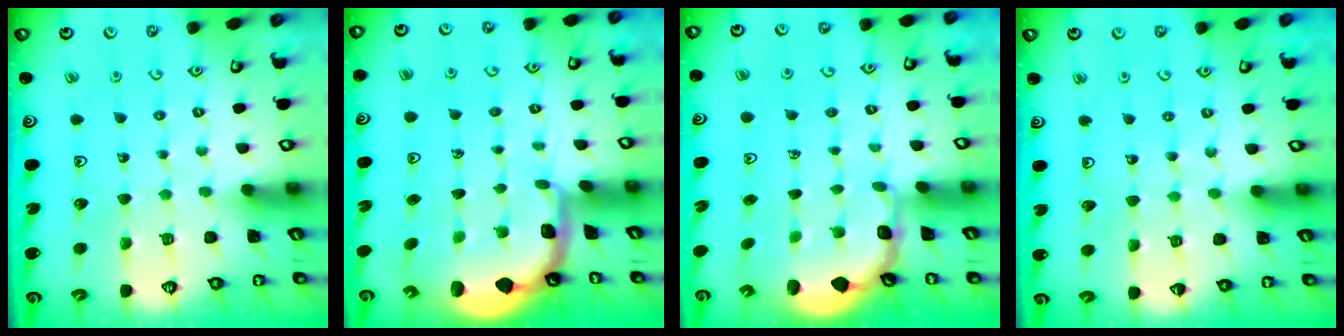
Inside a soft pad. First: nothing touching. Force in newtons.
{"total": 2.3, "press": 2.0, "slide": 1.0}
{"total": 2.8, "press": 2.2, "slide": 1.7}
{"total": 2.3, "press": 2.3, "slide": 0.2}